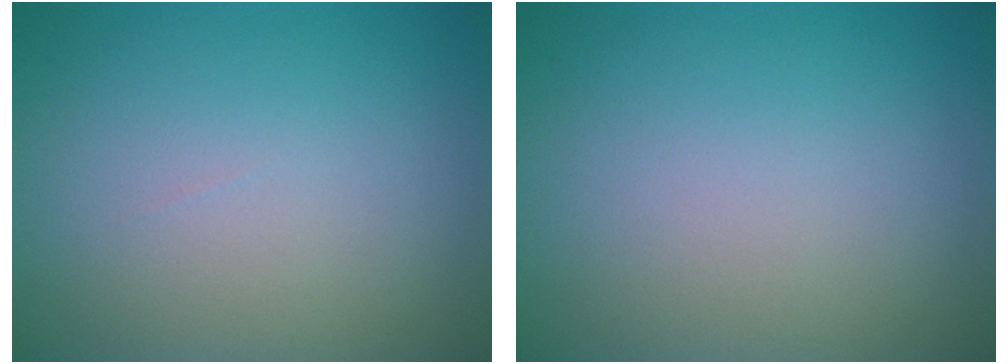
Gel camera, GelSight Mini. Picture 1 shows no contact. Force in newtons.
{"total": 0.0}